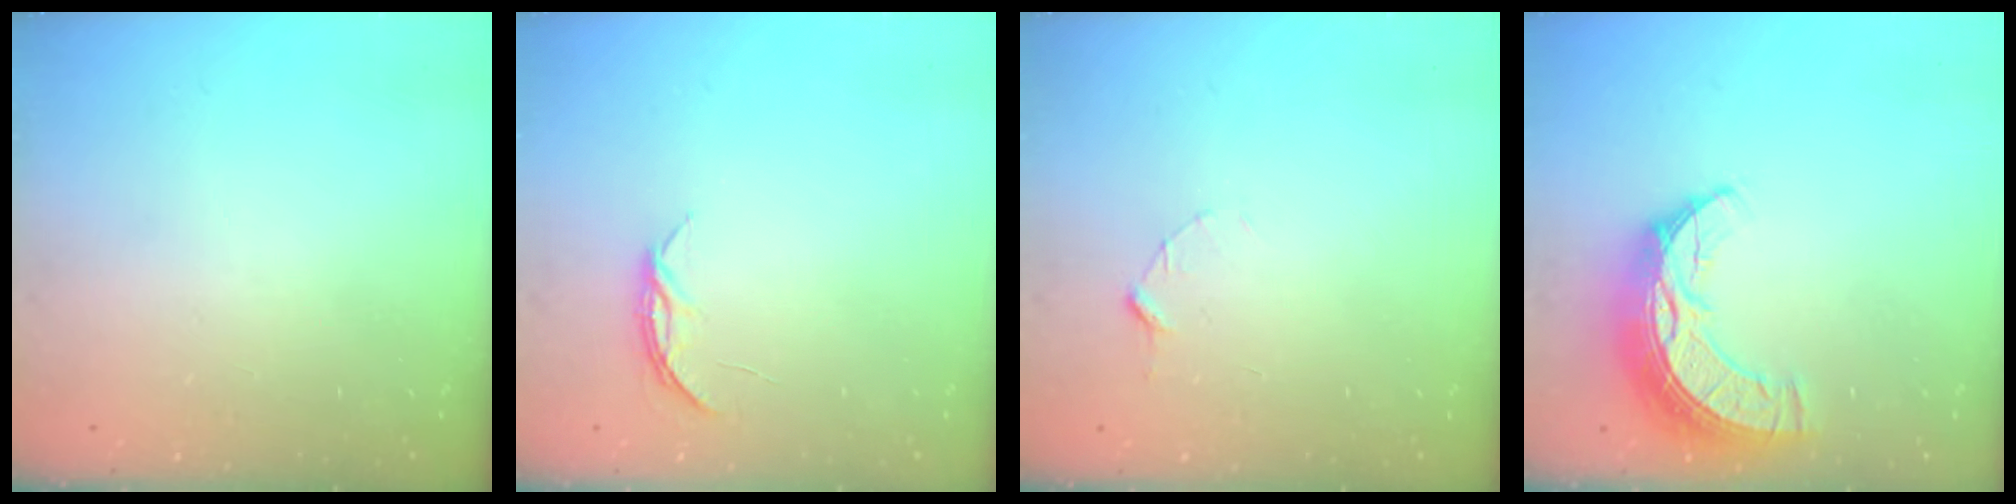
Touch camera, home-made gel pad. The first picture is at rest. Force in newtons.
{"total": 3.7, "press": 3.7, "slide": 0.4}
{"total": 2.9, "press": 2.9, "slide": 0.3}
{"total": 13.4, "press": 13.3, "slide": 0.9}